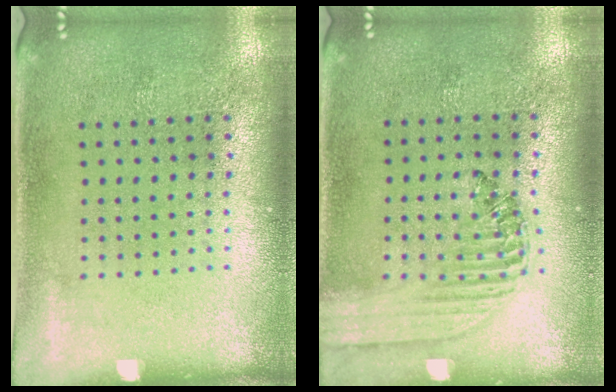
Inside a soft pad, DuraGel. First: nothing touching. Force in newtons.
{"total": 1.5, "press": 1.4, "slide": 0.6}